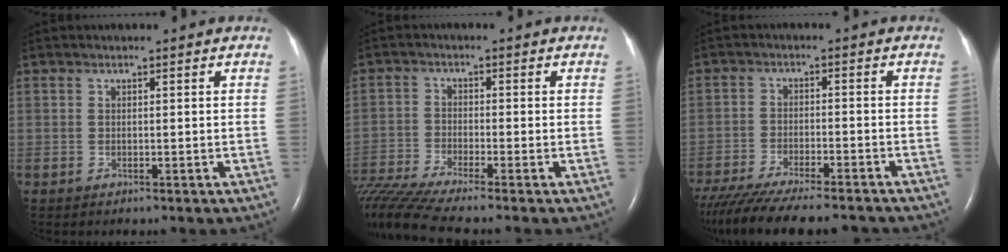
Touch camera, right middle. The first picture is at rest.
{"total": 10.8, "force": [-9.3, -0.8, 5.5], "torque": [-0.113, -0.017, -0.170]}
{"total": 17.8, "force": [-15.5, 2.7, 8.3], "torque": [-0.159, -0.037, -0.231]}